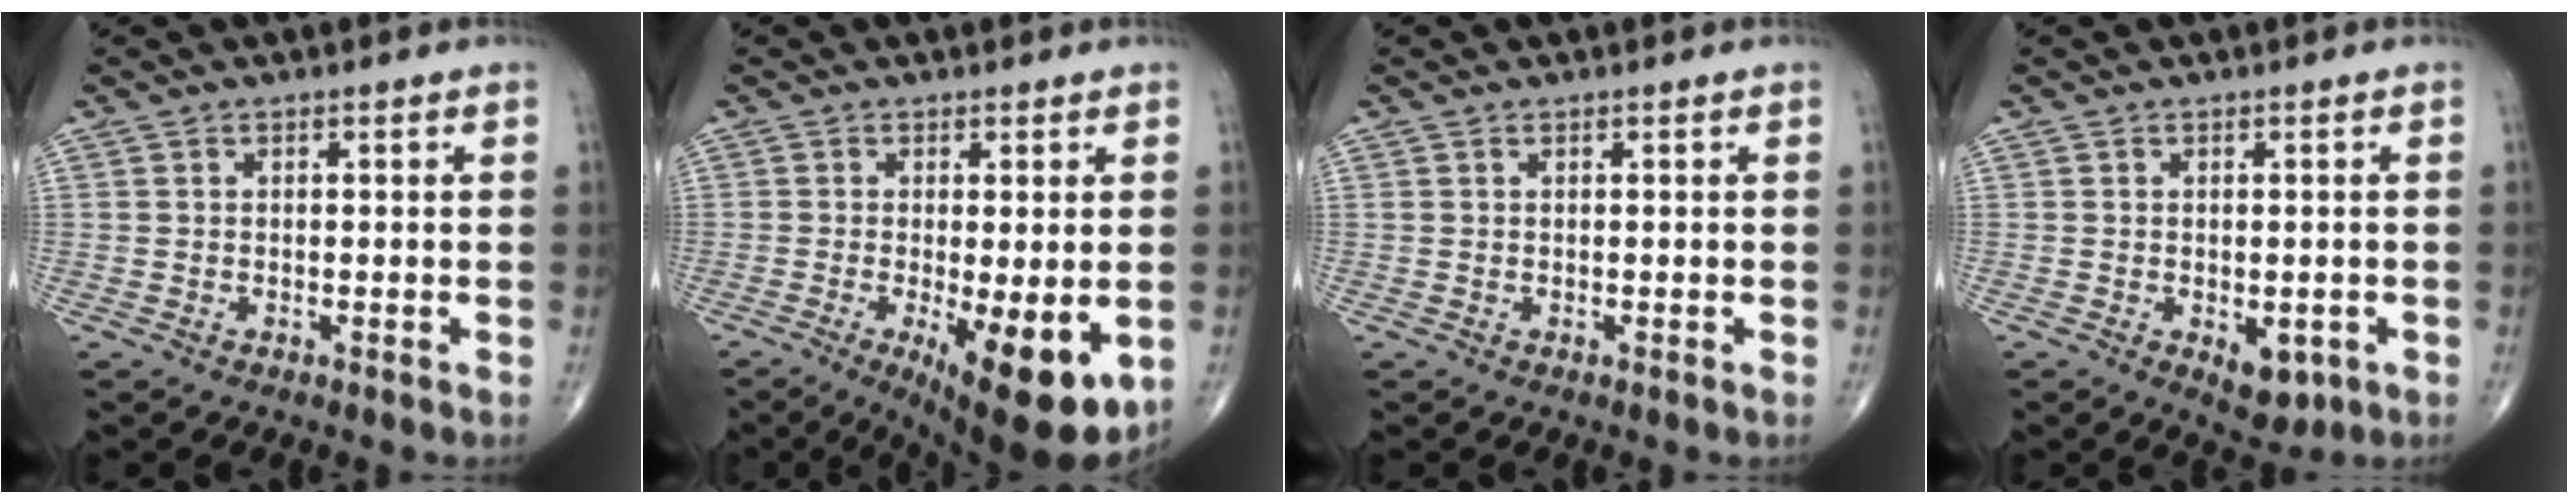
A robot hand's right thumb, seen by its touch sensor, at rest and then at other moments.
{"total": 12.8, "force": [-3.7, 3.9, 11.7], "torque": [-0.150, -0.024, -0.043]}
{"total": 0.0}
{"total": 4.5, "force": [-1.3, 2.6, 3.4], "torque": [-0.025, -0.002, -0.006]}